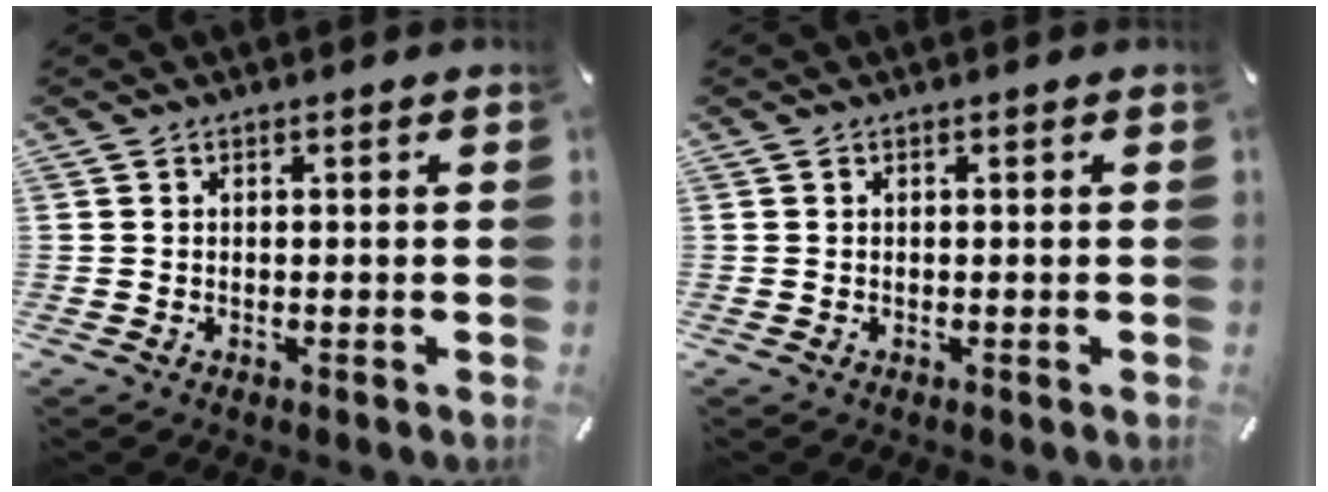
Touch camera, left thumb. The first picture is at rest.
{"total": 0.0}